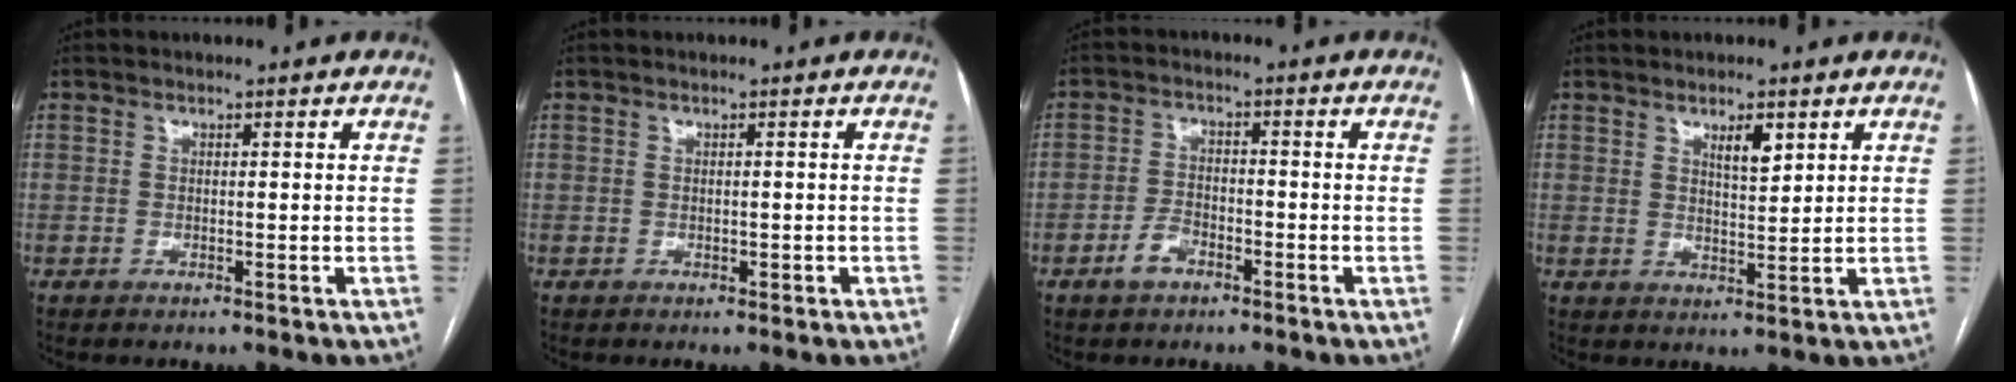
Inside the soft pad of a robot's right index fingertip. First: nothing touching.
{"total": 0.6, "force": [-0.2, 0.4, 0.4], "torque": [-0.006, 0.000, -0.001]}
{"total": 3.8, "force": [-2.3, 1.8, 2.3], "torque": [-0.047, 0.005, -0.042]}
{"total": 3.6, "force": [2.1, 1.1, 2.8], "torque": [-0.047, -0.003, 0.036]}